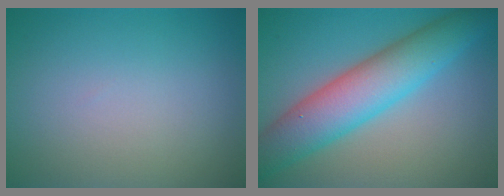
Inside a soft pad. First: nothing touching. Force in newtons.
{"total": 7.1, "press": 7.1, "slide": 0.4}